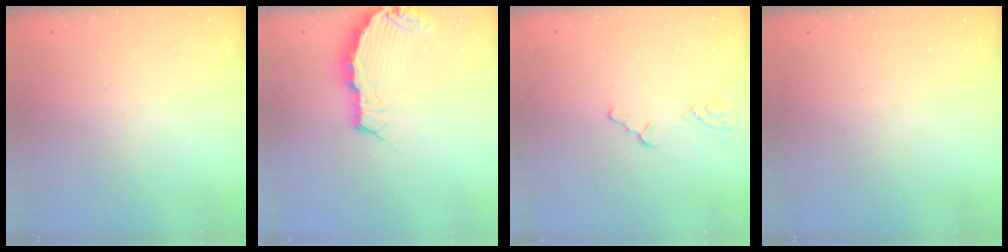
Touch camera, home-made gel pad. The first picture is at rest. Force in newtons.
{"total": 5.7, "press": 5.7, "slide": 0.3}
{"total": 0.6, "press": 0.6, "slide": 0.2}
{"total": 0.0}